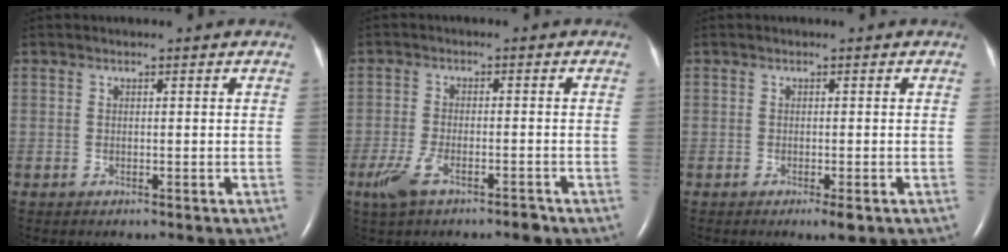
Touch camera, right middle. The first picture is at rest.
{"total": 5.7, "force": [-3.7, 1.5, 4.1], "torque": [-0.087, -0.009, -0.064]}
{"total": 1.8, "force": [-0.9, 0.2, 1.5], "torque": [-0.021, -0.005, -0.011]}